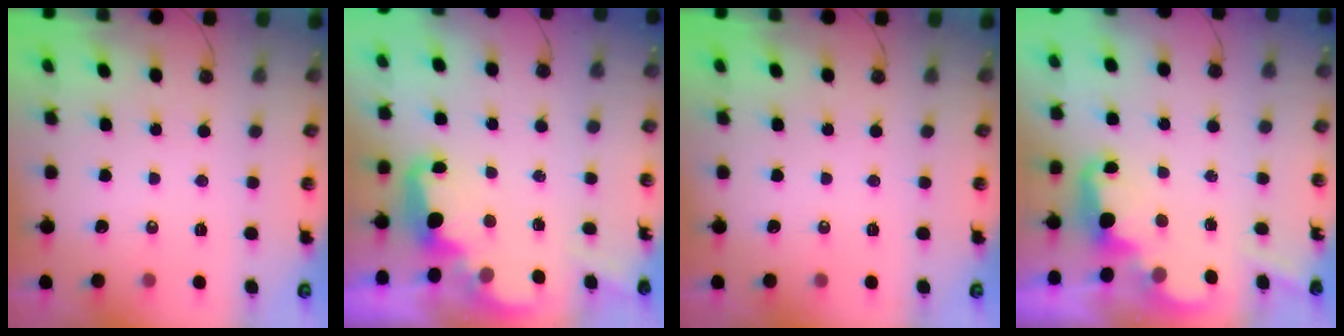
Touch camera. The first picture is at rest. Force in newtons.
{"total": 2.8, "press": 2.7, "slide": 0.7}
{"total": 0.0}
{"total": 2.4, "press": 2.4, "slide": 0.5}